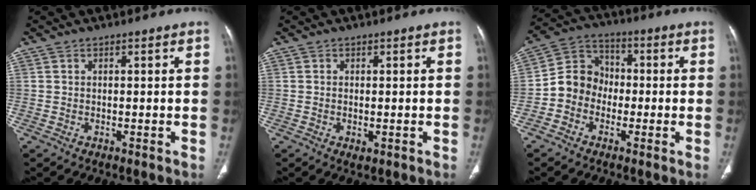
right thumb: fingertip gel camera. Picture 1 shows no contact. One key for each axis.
{"total": 1.1, "fx": -0.3, "fy": 0.5, "fz": 0.9, "tx": -0.016, "ty": -0.004, "tz": -0.003}
{"total": 8.3, "fx": -2.2, "fy": 7.3, "fz": 3.2, "tx": -0.035, "ty": 0.035, "tz": -0.056}